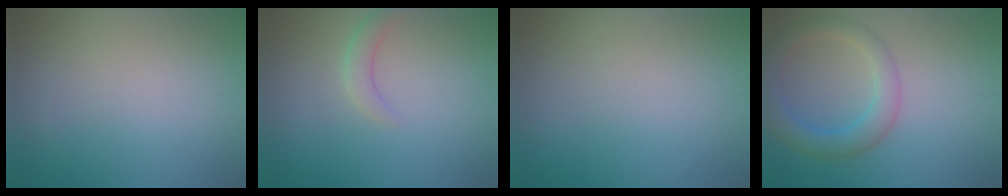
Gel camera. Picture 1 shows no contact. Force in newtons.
{"total": 1.8, "press": 1.8, "slide": 0.1}
{"total": 0.0}
{"total": 4.1, "press": 4.1, "slide": 0.1}